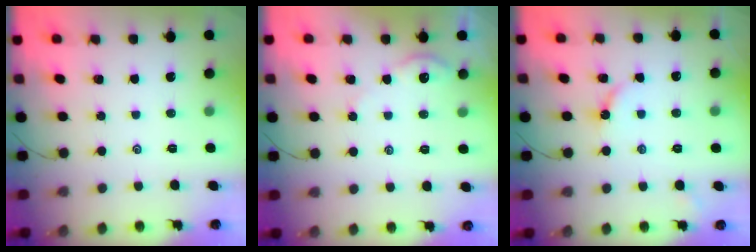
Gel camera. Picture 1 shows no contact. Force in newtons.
{"total": 2.4, "press": 2.4, "slide": 0.3}
{"total": 3.6, "press": 3.6, "slide": 0.3}